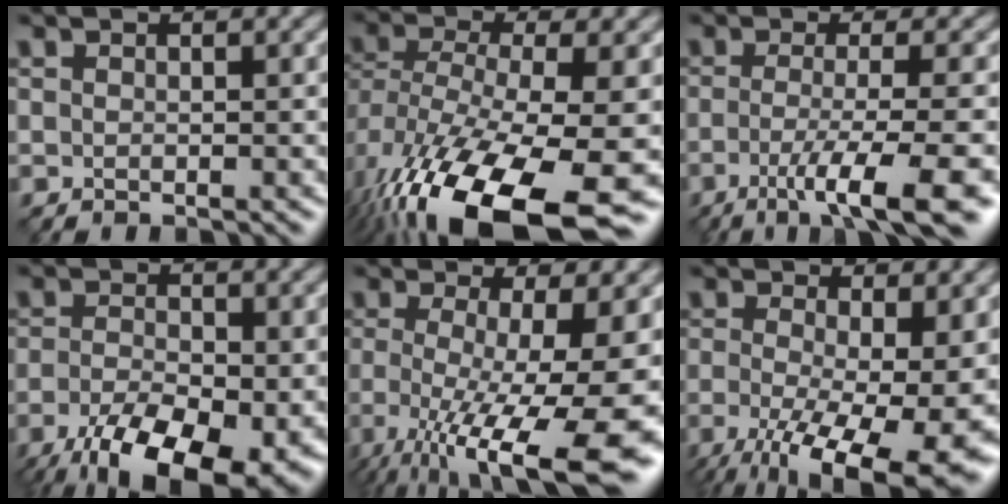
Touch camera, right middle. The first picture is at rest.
{"total": 14.9, "force": [-7.6, 5.8, 11.5], "torque": [-0.240, -0.039, -0.110]}
{"total": 7.7, "force": [-3.7, 1.2, 6.7], "torque": [-0.098, -0.003, -0.065]}
{"total": 11.2, "force": [-6.2, 4.3, 8.3], "torque": [-0.155, -0.030, -0.101]}
{"total": 13.0, "force": [-4.4, 3.8, 11.6], "torque": [-0.196, -0.025, -0.063]}
{"total": 11.4, "force": [-4.2, 3.6, 9.9], "torque": [-0.176, -0.025, -0.060]}